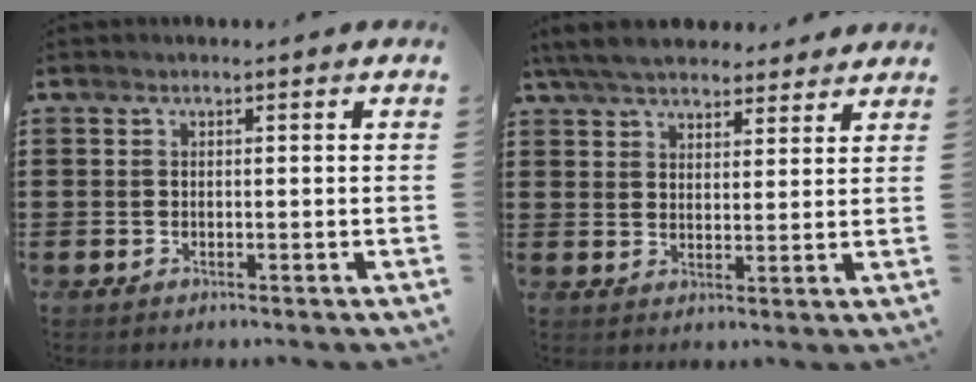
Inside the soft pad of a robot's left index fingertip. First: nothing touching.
{"total": 6.3, "force": [5.7, 1.6, 2.2], "torque": [-0.060, -0.011, 0.107]}